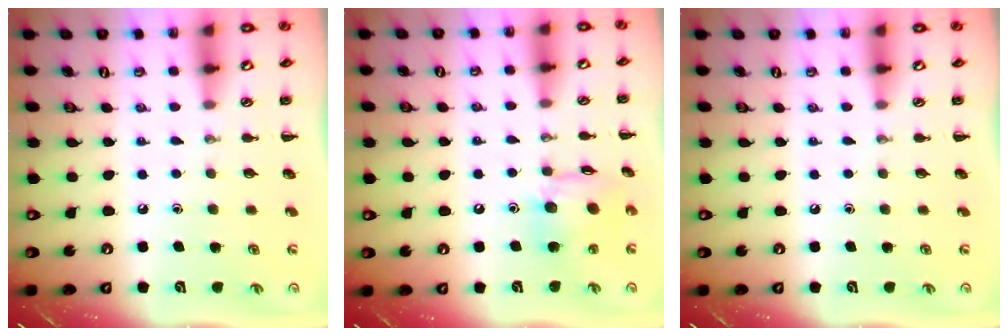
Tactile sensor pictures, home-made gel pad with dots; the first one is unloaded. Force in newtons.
{"total": 11.6, "press": 11.5, "slide": 1.6}
{"total": 0.0}